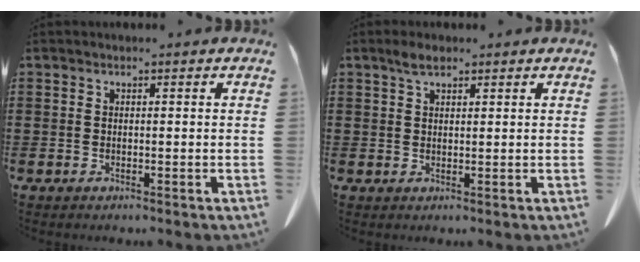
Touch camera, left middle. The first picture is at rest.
{"total": 2.2, "force": [1.6, 1.0, 1.2], "torque": [-0.029, 0.003, 0.030]}